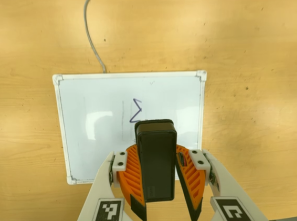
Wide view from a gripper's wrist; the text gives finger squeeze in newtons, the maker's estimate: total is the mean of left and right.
{"total": 9.8, "left": 10.5, "right": 9.2}